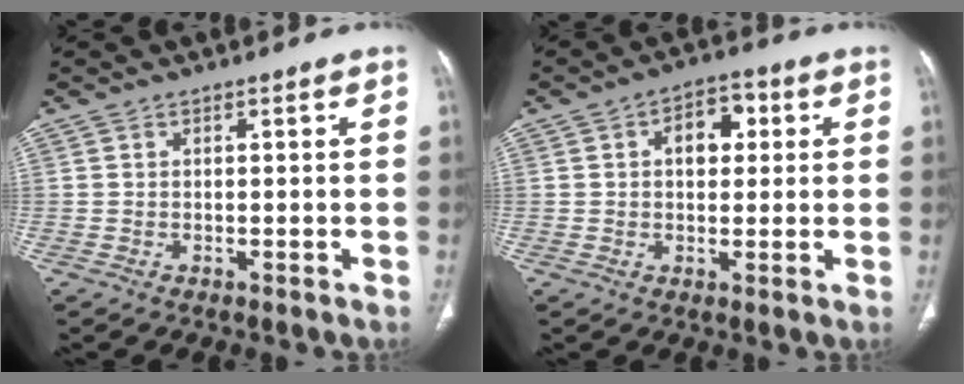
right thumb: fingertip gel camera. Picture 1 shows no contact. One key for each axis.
{"total": 6.9, "fx": 1.6, "fy": 4.5, "fz": 5.0, "tx": -0.048, "ty": 0.010, "tz": 0.019}